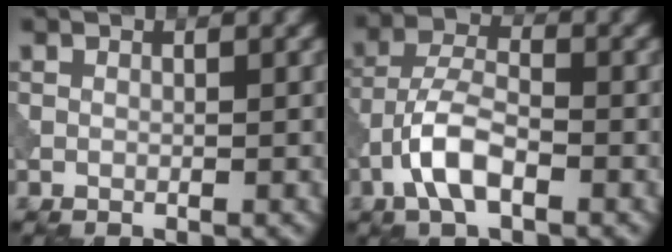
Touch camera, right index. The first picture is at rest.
{"total": 5.1, "force": [-2.5, 2.1, 3.9], "torque": [-0.077, 0.008, -0.054]}